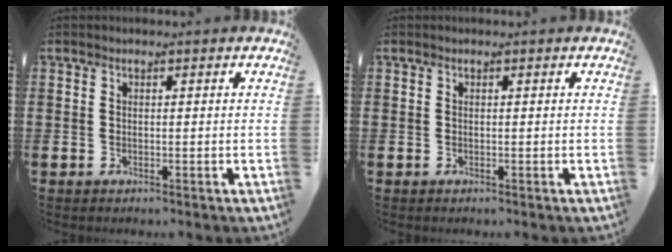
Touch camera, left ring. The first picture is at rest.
{"total": 0.0}